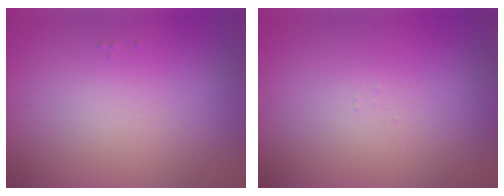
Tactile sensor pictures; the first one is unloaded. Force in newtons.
{"total": 0.0}